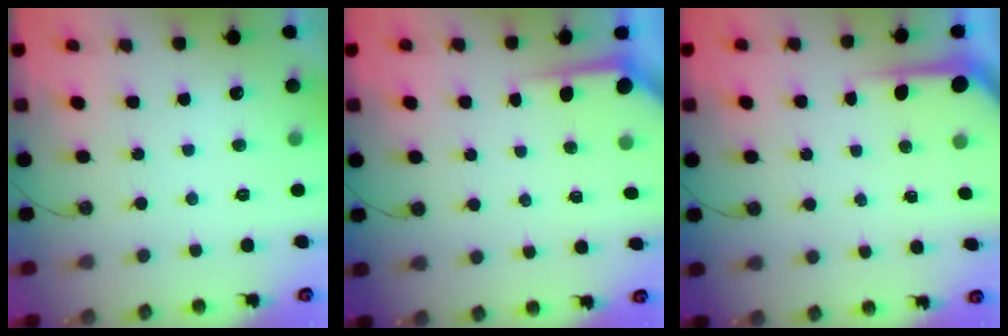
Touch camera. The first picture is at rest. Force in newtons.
{"total": 3.4, "press": 3.4, "slide": 0.3}
{"total": 3.5, "press": 3.5, "slide": 0.4}